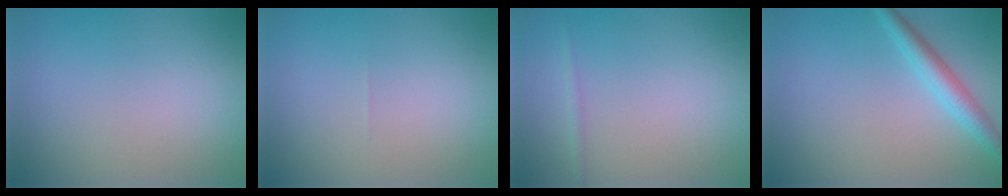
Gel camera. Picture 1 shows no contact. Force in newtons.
{"total": 0.0}
{"total": 0.8, "press": 0.8, "slide": 0.0}
{"total": 2.8, "press": 2.8, "slide": 0.1}